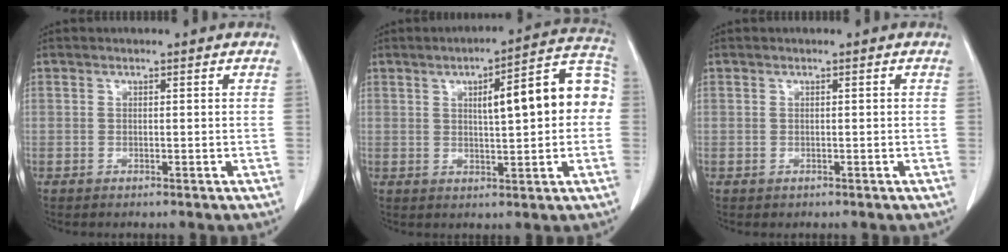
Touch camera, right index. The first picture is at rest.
{"total": 12.6, "force": [1.5, 2.7, 12.2], "torque": [-0.160, 0.041, 0.020]}
{"total": 0.0}